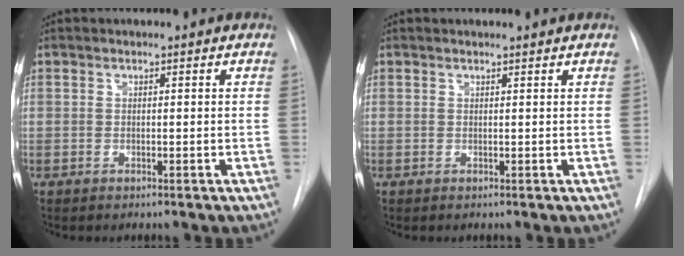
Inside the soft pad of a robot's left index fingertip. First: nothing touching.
{"total": 0.6, "force": [0.5, -0.3, 0.0], "torque": [-0.005, -0.002, 0.006]}